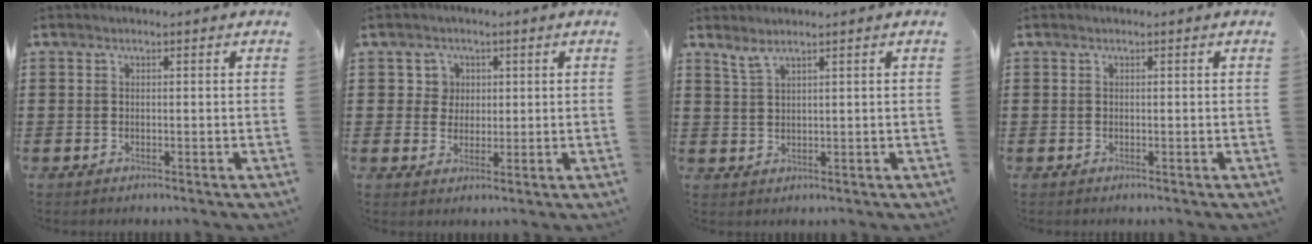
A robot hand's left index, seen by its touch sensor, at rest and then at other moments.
{"total": 3.3, "force": [1.0, 3.0, 0.6], "torque": [-0.021, 0.006, 0.013]}
{"total": 2.2, "force": [1.7, 0.3, 1.2], "torque": [-0.029, 0.000, 0.033]}
{"total": 0.0}